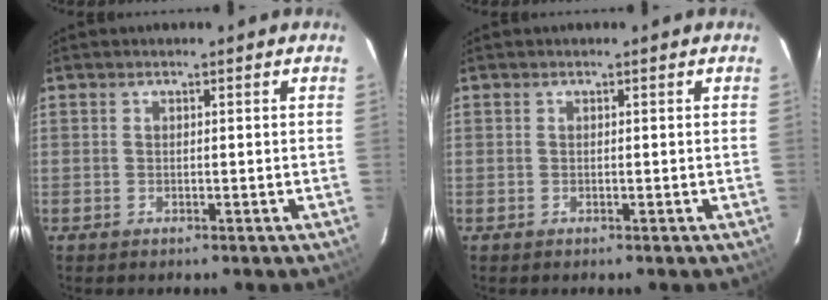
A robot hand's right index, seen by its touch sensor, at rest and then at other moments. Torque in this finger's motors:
{"motor_torque": [0.00, 0.00, 0.00, 0.00]}